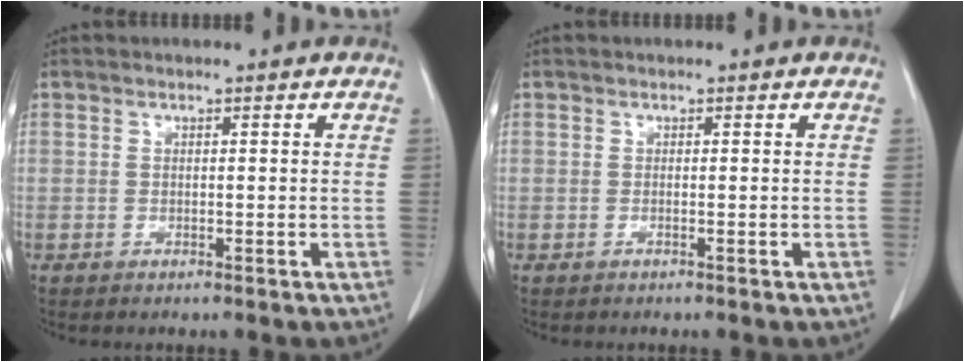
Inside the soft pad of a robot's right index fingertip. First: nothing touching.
{"total": 0.0}